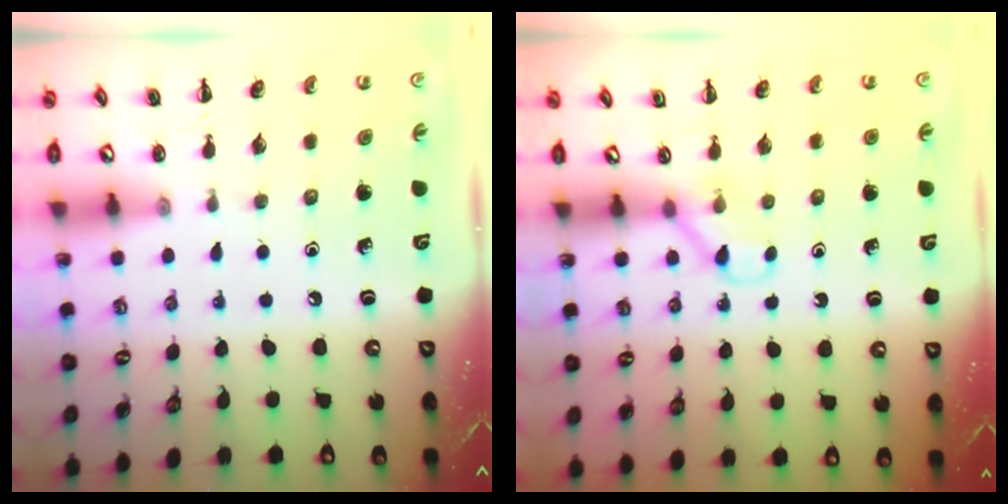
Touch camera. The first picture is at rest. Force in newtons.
{"total": 3.3, "press": 3.1, "slide": 1.1}